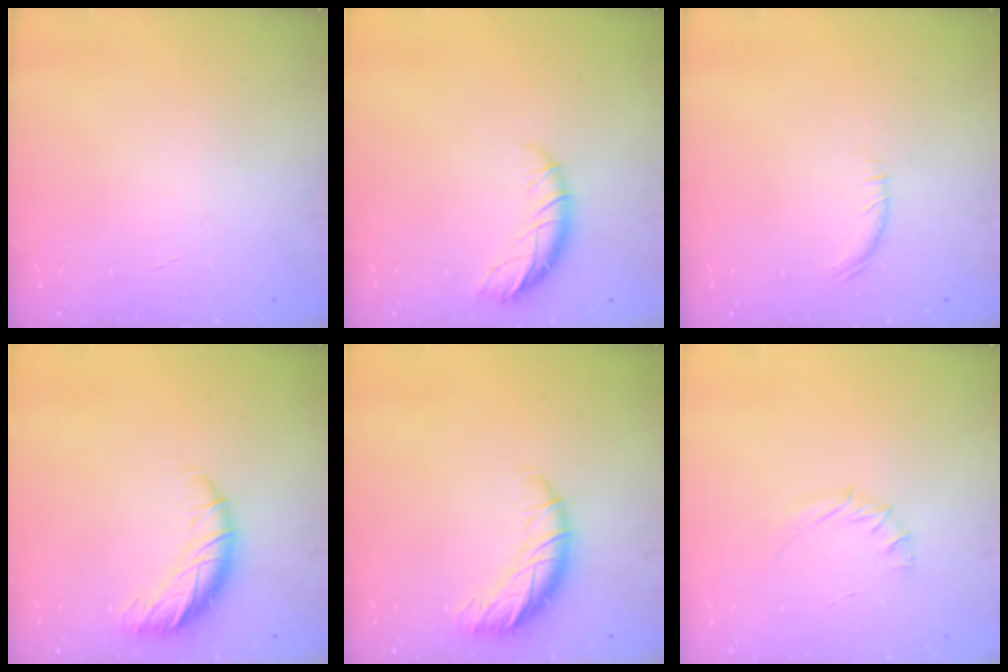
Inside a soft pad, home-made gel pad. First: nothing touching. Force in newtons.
{"total": 9.2, "press": 9.1, "slide": 1.3}
{"total": 8.0, "press": 7.7, "slide": 2.1}
{"total": 11.7, "press": 11.5, "slide": 2.0}
{"total": 11.7, "press": 11.5, "slide": 2.0}
{"total": 3.9, "press": 3.8, "slide": 1.1}